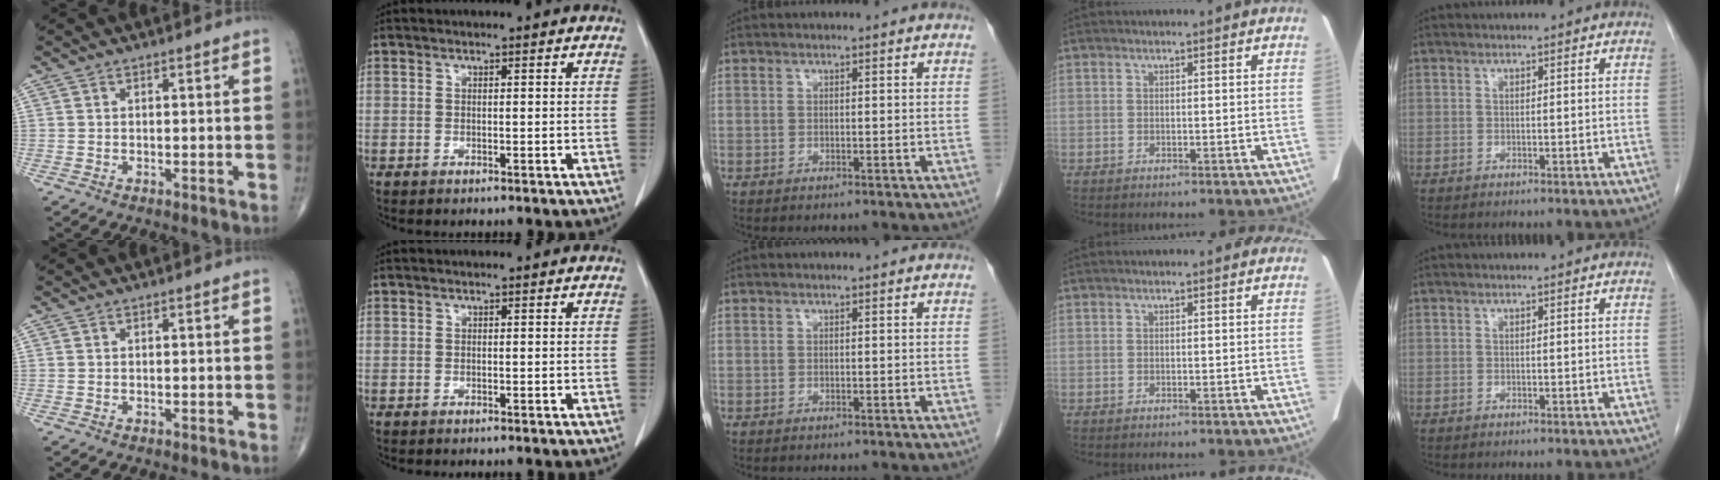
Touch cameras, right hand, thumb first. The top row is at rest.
{}